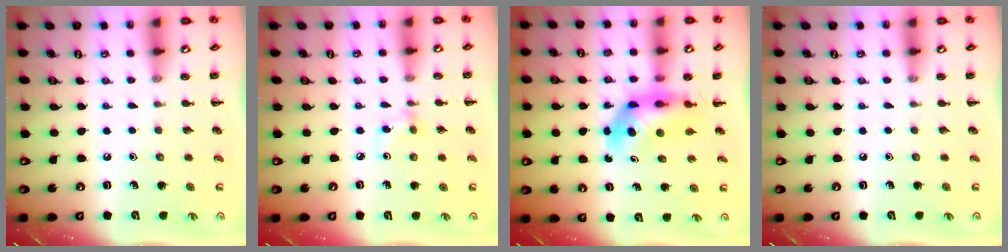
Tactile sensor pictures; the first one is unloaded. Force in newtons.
{"total": 2.8, "press": 2.6, "slide": 1.0}
{"total": 5.5, "press": 5.4, "slide": 1.0}
{"total": 0.0}